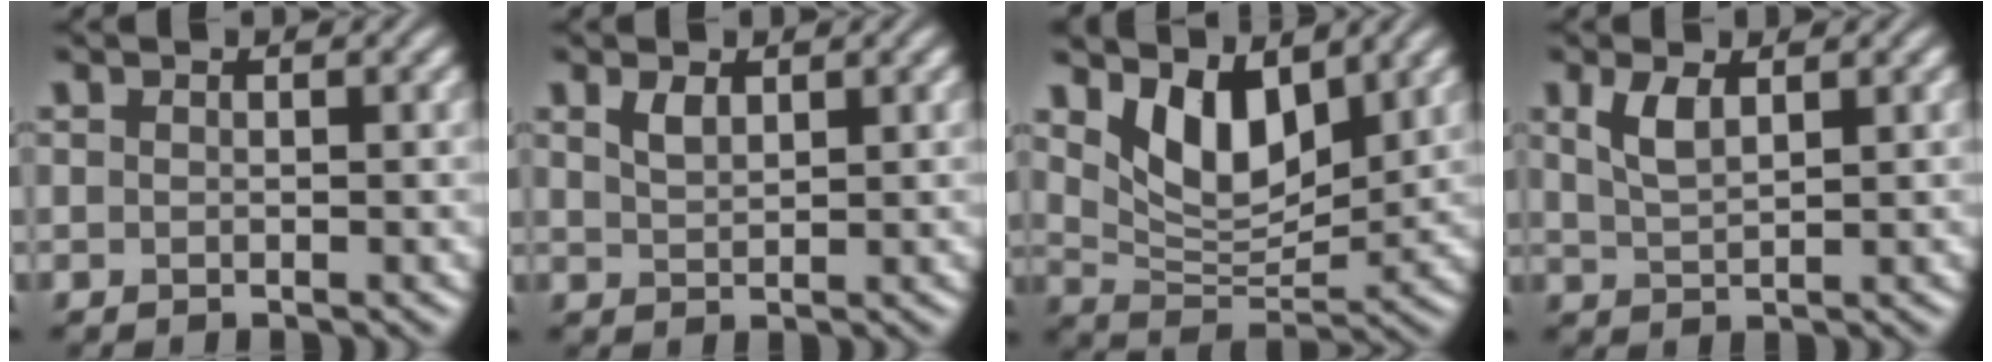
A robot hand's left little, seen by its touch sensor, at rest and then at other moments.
{"total": 1.6, "force": [1.0, 0.7, 0.9], "torque": [-0.022, 0.000, 0.024]}
{"total": 5.9, "force": [3.2, 3.0, 4.0], "torque": [-0.080, -0.017, 0.057]}
{"total": 2.6, "force": [1.3, 1.0, 2.0], "torque": [-0.047, 0.001, 0.030]}